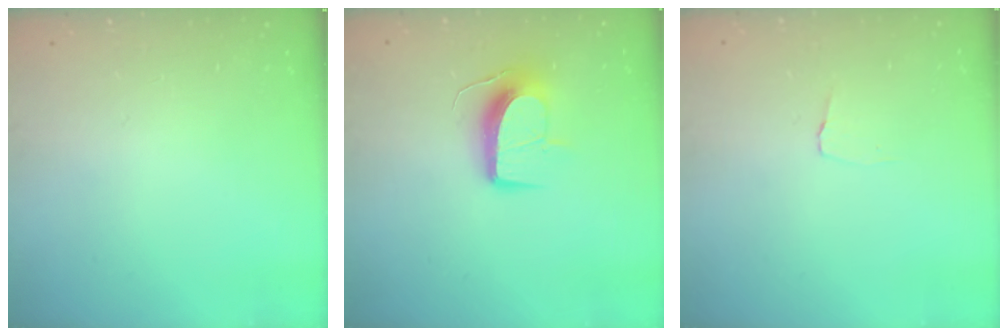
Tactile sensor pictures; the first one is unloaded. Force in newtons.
{"total": 11.6, "press": 11.6, "slide": 0.1}
{"total": 2.9, "press": 2.8, "slide": 0.3}